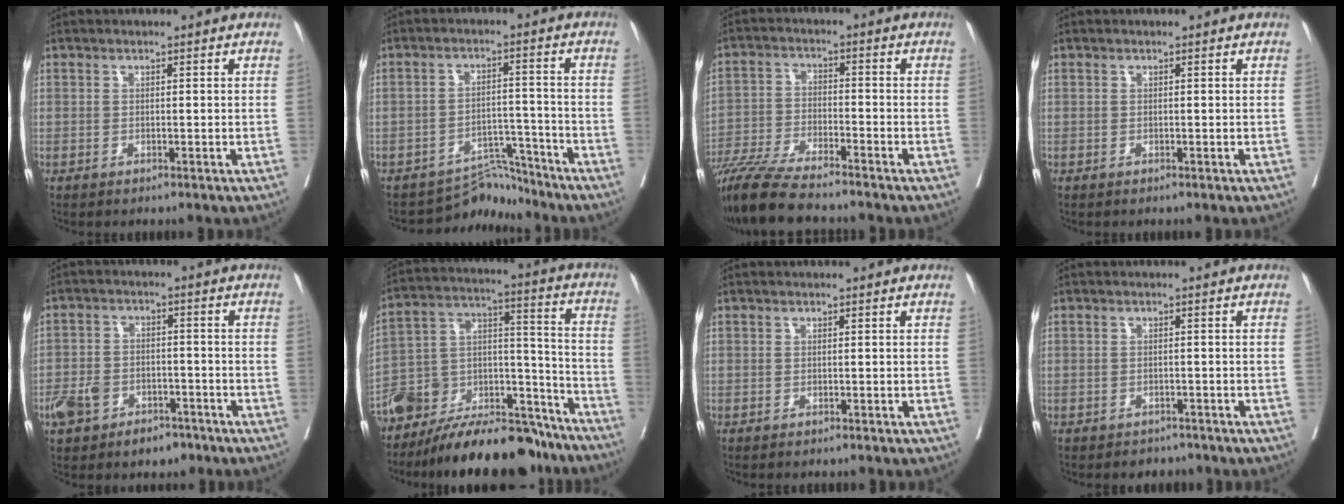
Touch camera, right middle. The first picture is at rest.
{"total": 5.2, "force": [-5.0, 0.8, -1.0], "torque": [0.020, 0.027, -0.075]}
{"total": 11.7, "force": [-10.2, 0.8, 5.7], "torque": [-0.099, -0.030, -0.177]}
{"total": 0.0}
{"total": 7.7, "force": [-4.3, 4.8, 4.1], "torque": [-0.080, 0.016, -0.064]}
{"total": 22.7, "force": [-20.0, 6.3, 8.5], "torque": [-0.145, 0.025, -0.329]}
{"total": 0.0}
{"total": 2.0, "force": [-1.7, 1.0, -0.2], "torque": [-0.001, 0.002, -0.027]}